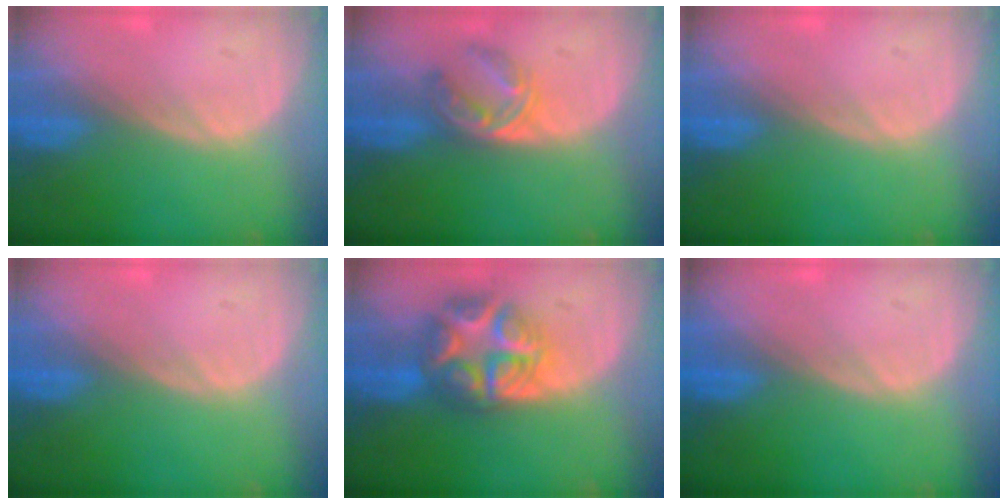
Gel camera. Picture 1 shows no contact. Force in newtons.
{"total": 5.7, "press": 4.7, "slide": 3.2}
{"total": 0.0}
{"total": 0.0}
{"total": 9.0, "press": 9.0, "slide": 0.5}
{"total": 0.0}